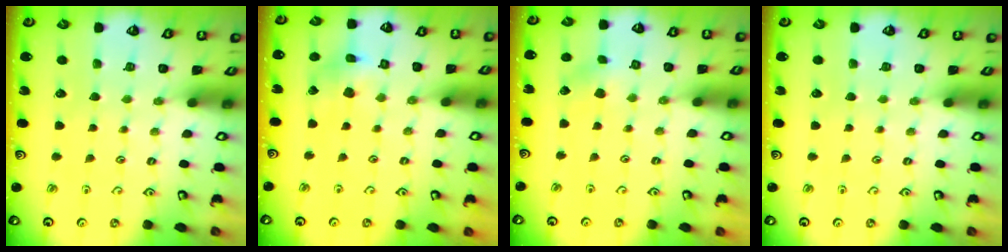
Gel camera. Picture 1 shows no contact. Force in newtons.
{"total": 8.4, "press": 8.4, "slide": 1.0}
{"total": 3.0, "press": 3.0, "slide": 0.6}
{"total": 0.0}